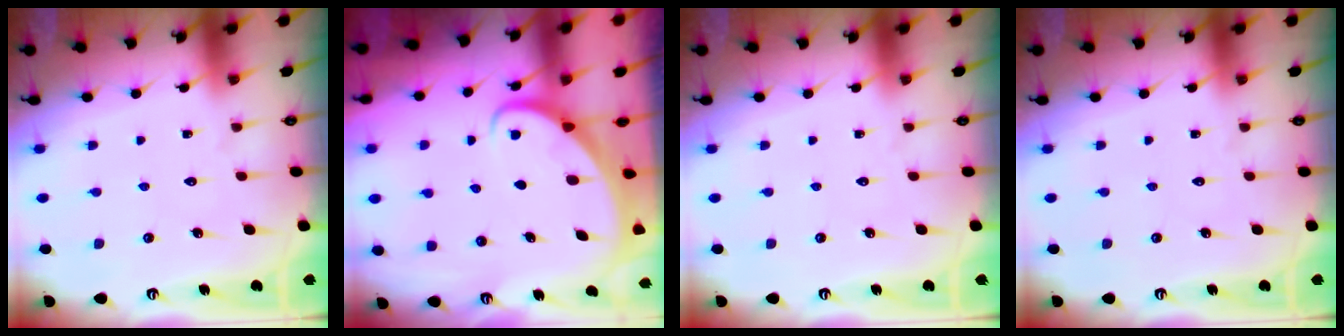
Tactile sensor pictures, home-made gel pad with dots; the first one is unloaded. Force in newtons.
{"total": 2.2, "press": 2.2, "slide": 0.2}
{"total": 0.0}
{"total": 0.0}